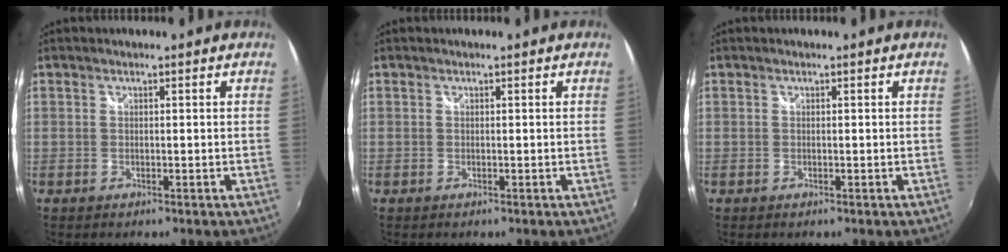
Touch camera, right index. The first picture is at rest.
{"total": 0.0}
{"total": 0.0}